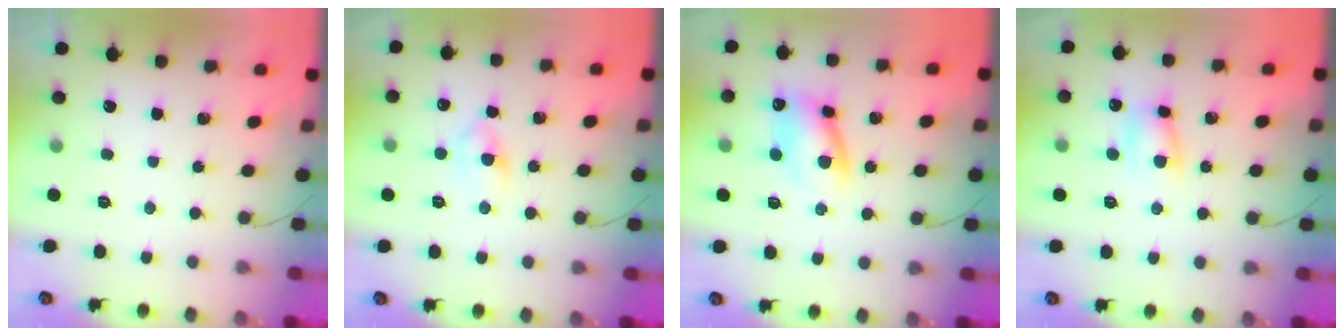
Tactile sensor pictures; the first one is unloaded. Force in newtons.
{"total": 2.7, "press": 2.5, "slide": 1.1}
{"total": 11.2, "press": 11.0, "slide": 1.8}
{"total": 6.1, "press": 6.1, "slide": 1.0}